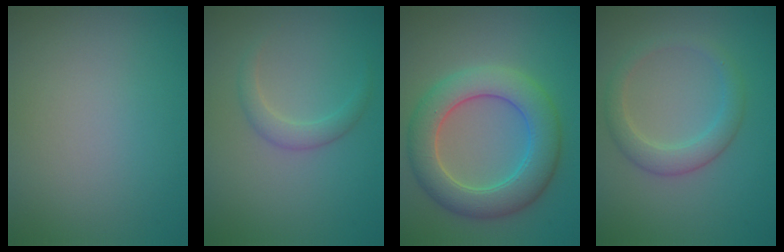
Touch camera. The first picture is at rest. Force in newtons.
{"total": 1.7, "press": 1.7, "slide": 0.0}
{"total": 6.9, "press": 6.9, "slide": 0.2}
{"total": 2.8, "press": 2.8, "slide": 0.2}